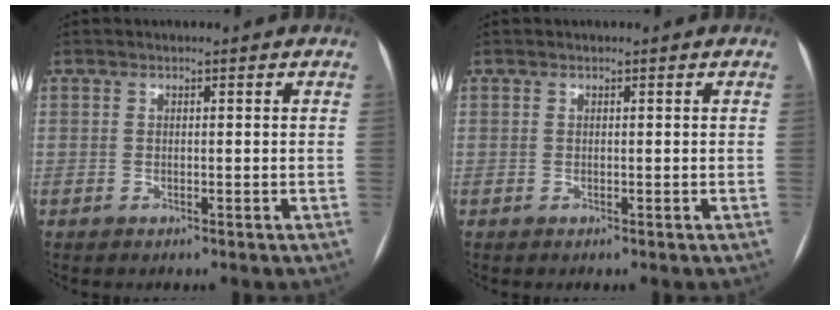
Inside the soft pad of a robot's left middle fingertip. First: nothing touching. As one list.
[{"total": 0.0}]